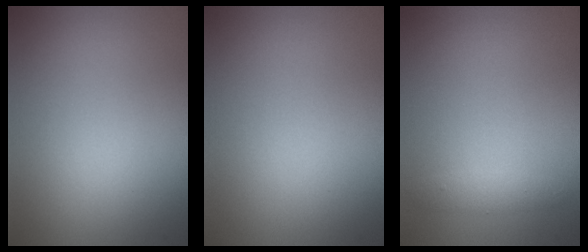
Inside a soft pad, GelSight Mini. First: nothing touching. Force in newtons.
{"total": 0.0}
{"total": 1.1, "press": 1.1, "slide": 0.0}